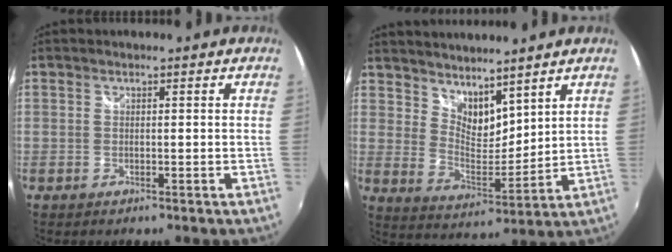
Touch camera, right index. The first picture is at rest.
{"total": 9.1, "force": [7.4, 3.7, 3.7], "torque": [-0.059, -0.004, 0.141]}